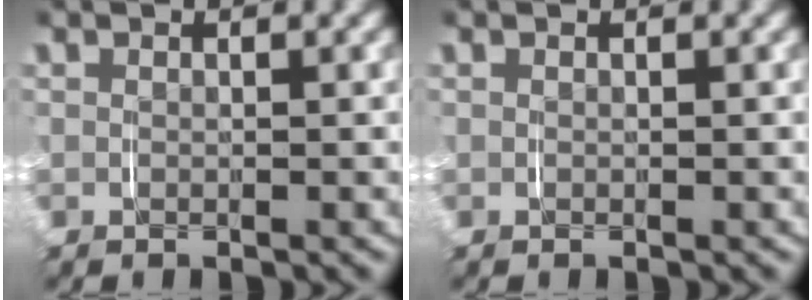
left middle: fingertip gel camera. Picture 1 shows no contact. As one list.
[{"total": 0.0}]